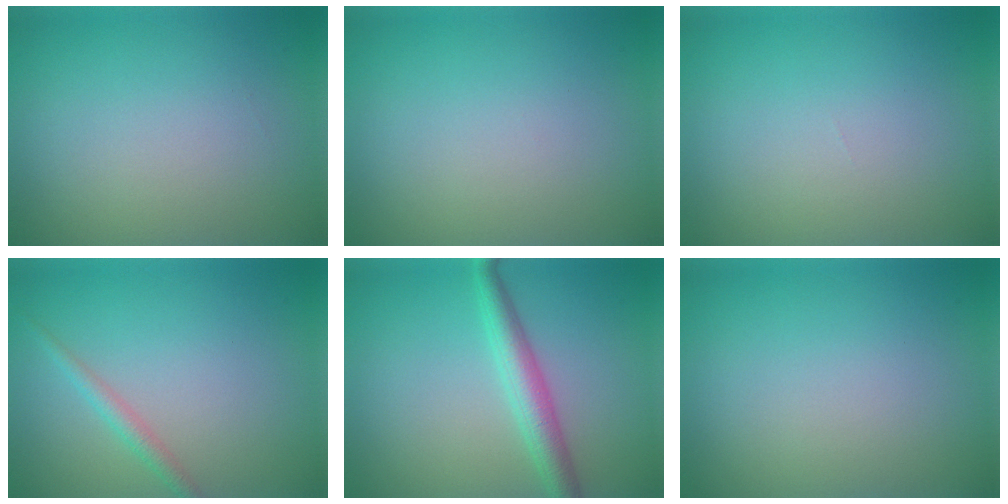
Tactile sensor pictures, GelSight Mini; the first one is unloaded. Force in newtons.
{"total": 0.0}
{"total": 0.0}
{"total": 1.6, "press": 1.6, "slide": 0.0}
{"total": 3.4, "press": 3.4, "slide": 0.1}
{"total": 0.0}